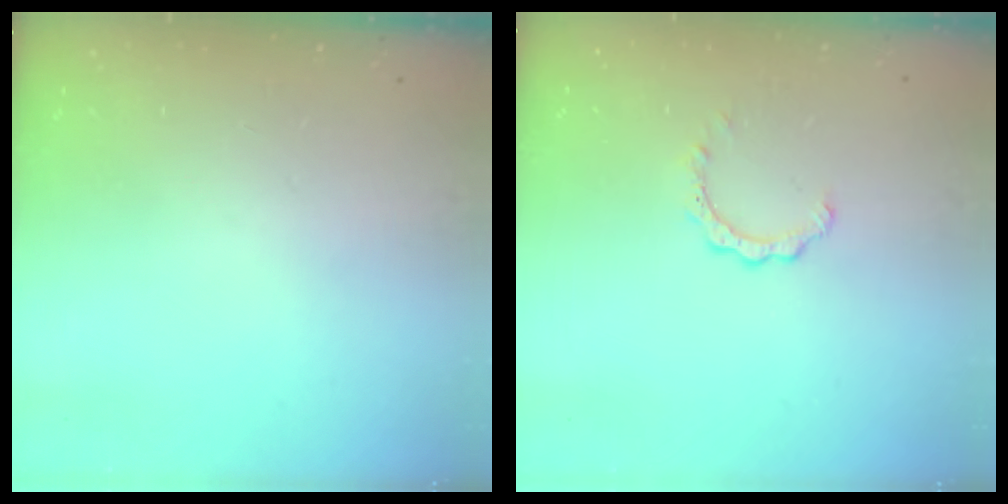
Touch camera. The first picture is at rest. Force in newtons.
{"total": 2.2, "press": 2.1, "slide": 0.3}